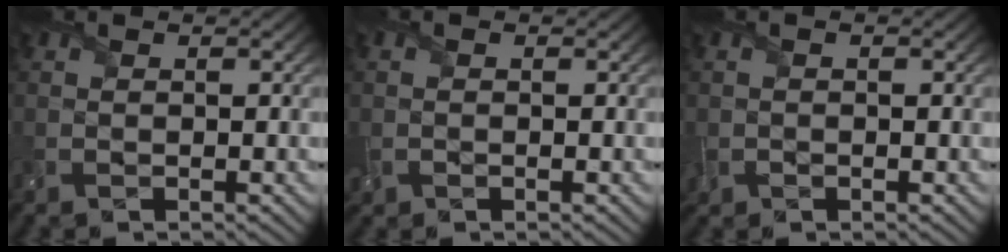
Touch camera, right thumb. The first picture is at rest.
{"total": 1.4, "force": [-0.3, 1.2, 0.7], "torque": [-0.020, -0.002, -0.006]}
{"total": 1.2, "force": [-0.4, 0.9, 0.6], "torque": [-0.019, -0.004, -0.007]}